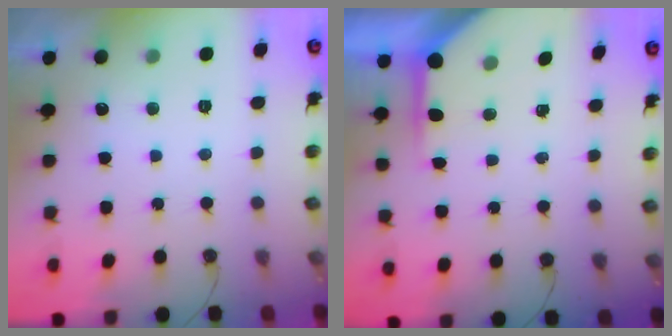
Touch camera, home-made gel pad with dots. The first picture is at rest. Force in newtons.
{"total": 6.2, "press": 6.2, "slide": 0.4}